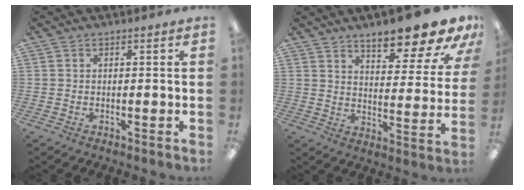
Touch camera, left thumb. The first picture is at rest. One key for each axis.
{"total": 14.1, "fx": 11.7, "fy": 3.3, "fz": 7.1, "tx": -0.092, "ty": -0.087, "tz": 0.196}